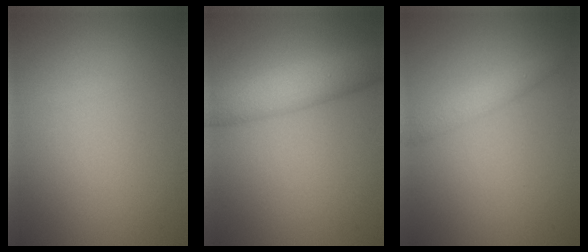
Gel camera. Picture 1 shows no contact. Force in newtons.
{"total": 5.6, "press": 5.6, "slide": 0.2}
{"total": 1.9, "press": 1.9, "slide": 0.0}